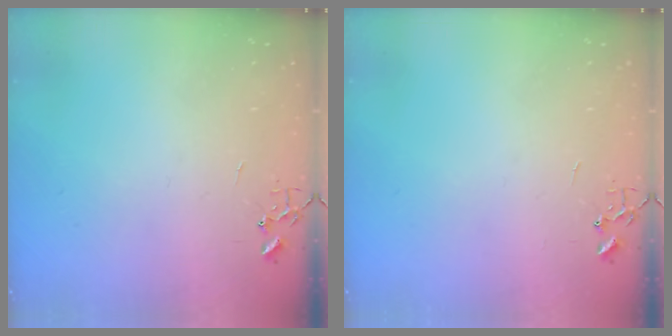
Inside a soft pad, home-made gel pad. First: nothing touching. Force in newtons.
{"total": 0.0}